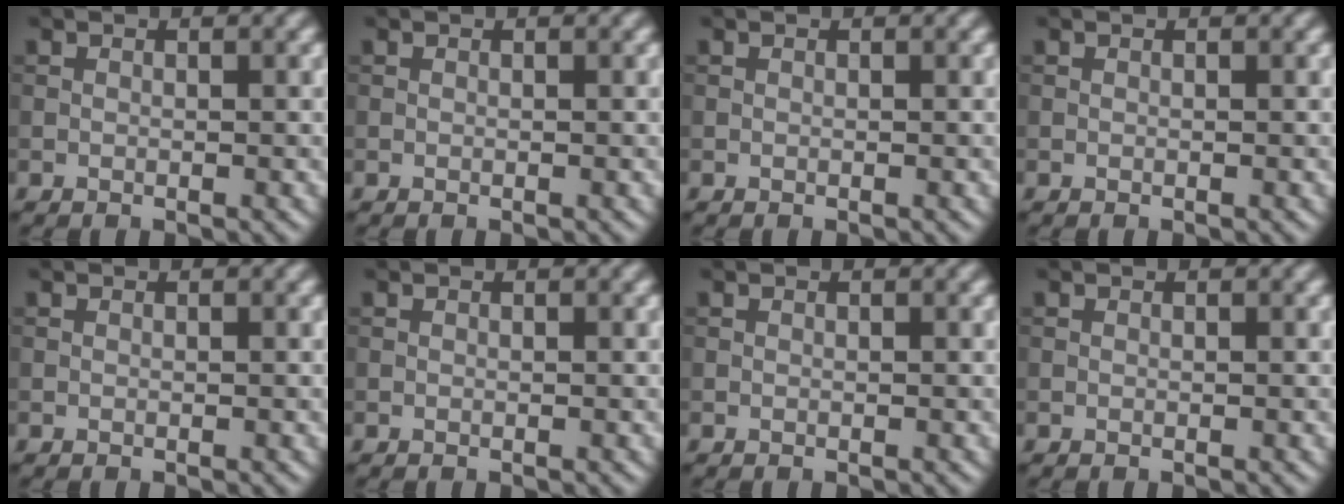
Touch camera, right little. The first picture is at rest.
{"total": 0.0}
{"total": 0.0}
{"total": 0.0}
{"total": 0.0}
{"total": 0.0}
{"total": 0.0}
{"total": 0.0}